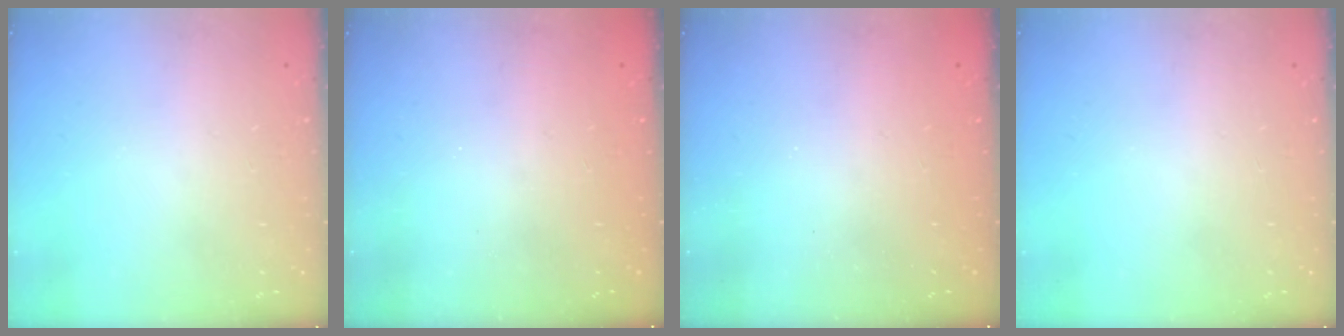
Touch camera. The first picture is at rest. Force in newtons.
{"total": 2.3, "press": 2.2, "slide": 0.8}
{"total": 2.3, "press": 2.2, "slide": 0.7}
{"total": 0.0}